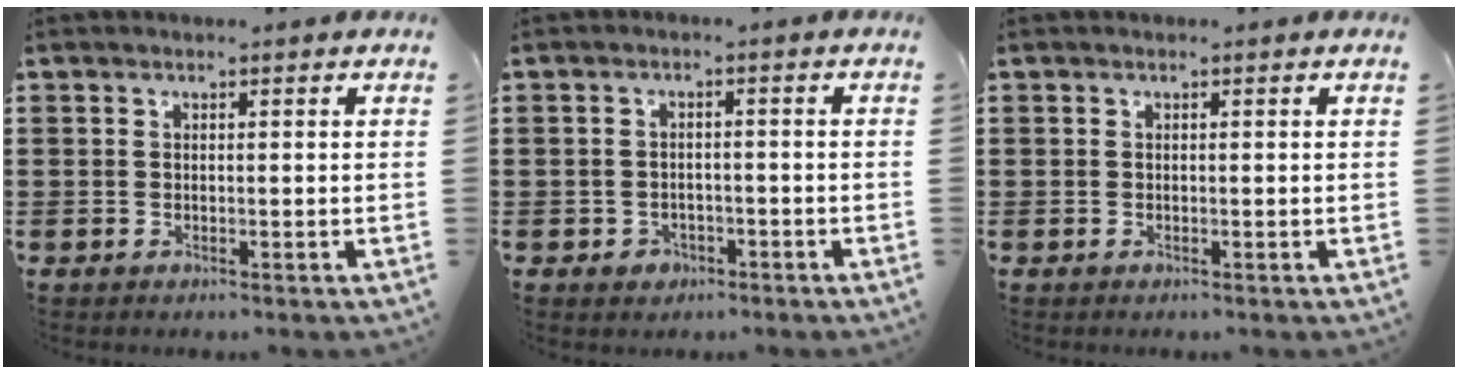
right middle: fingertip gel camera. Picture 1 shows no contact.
{"total": 1.6, "force": [-1.1, 1.1, 0.3], "torque": [-0.012, 0.001, -0.025]}
{"total": 0.0}